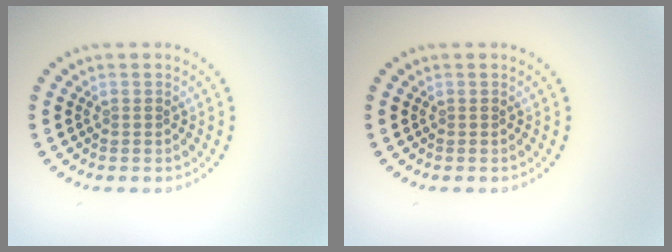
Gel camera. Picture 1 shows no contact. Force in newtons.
{"total": 0.0}